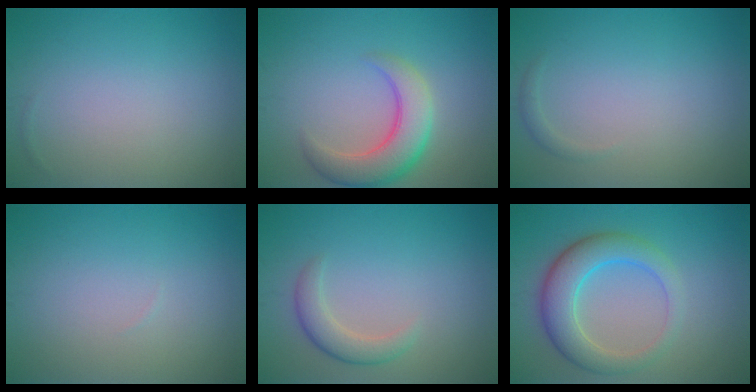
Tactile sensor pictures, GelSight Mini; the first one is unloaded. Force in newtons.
{"total": 5.6, "press": 5.5, "slide": 0.4}
{"total": 0.7, "press": 0.7, "slide": 0.1}
{"total": 0.0}
{"total": 2.5, "press": 2.5, "slide": 0.1}
{"total": 5.6, "press": 5.5, "slide": 0.3}